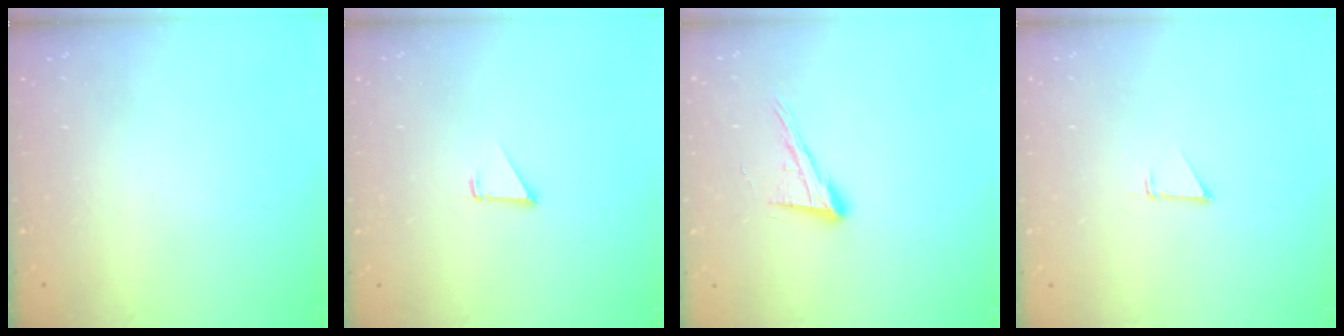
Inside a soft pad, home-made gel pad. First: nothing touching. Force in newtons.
{"total": 1.1, "press": 1.1, "slide": 0.1}
{"total": 13.2, "press": 12.7, "slide": 3.4}
{"total": 1.9, "press": 1.9, "slide": 0.0}